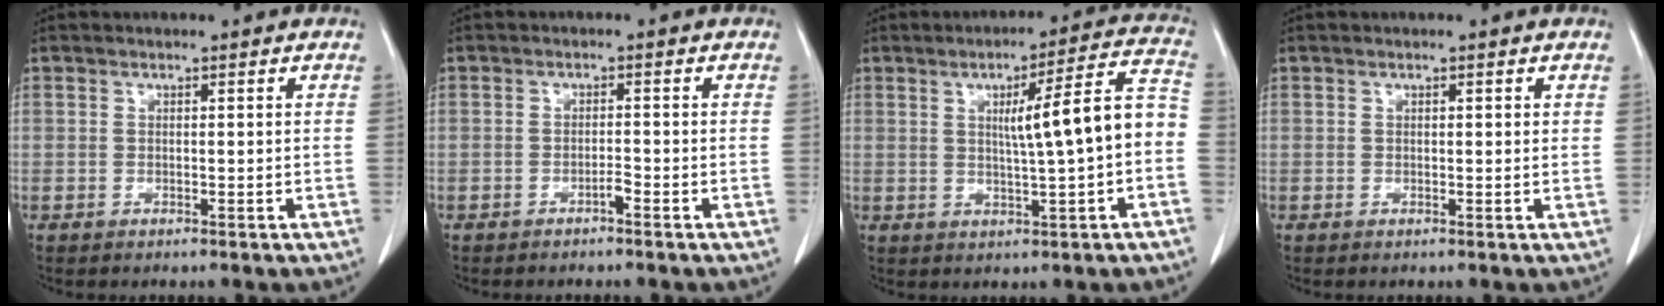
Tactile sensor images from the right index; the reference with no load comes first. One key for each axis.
{"total": 1.2, "fx": -0.9, "fy": 0.0, "fz": 0.7, "tx": -0.012, "ty": 0.002, "tz": -0.016}
{"total": 10.6, "fx": -0.3, "fy": 0.3, "fz": 10.5, "tx": -0.144, "ty": 0.024, "tz": -0.005}
{"total": 0.7, "fx": 0.3, "fy": 0.3, "fz": 0.5, "tx": -0.007, "ty": 0.000, "tz": 0.003}